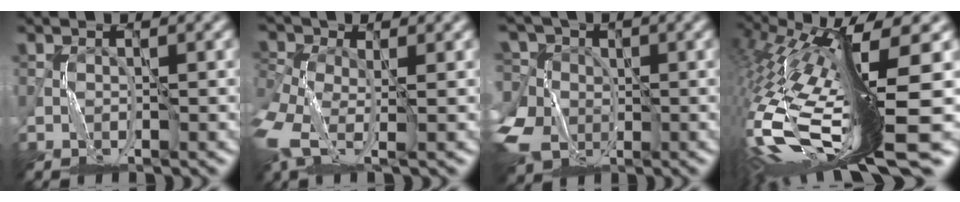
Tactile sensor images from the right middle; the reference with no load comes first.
{"total": 5.7, "force": [-1.8, 3.5, 4.1], "torque": [-0.104, -0.018, -0.045]}
{"total": 8.2, "force": [-1.1, 7.1, 4.0], "torque": [-0.111, -0.005, -0.040]}
{"total": 16.8, "force": [-1.2, 3.9, 16.3], "torque": [-0.336, -0.049, 0.012]}